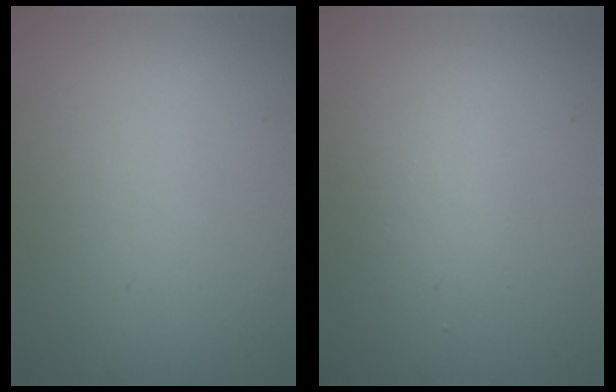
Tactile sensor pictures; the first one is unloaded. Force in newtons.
{"total": 1.4, "press": 1.4, "slide": 0.1}